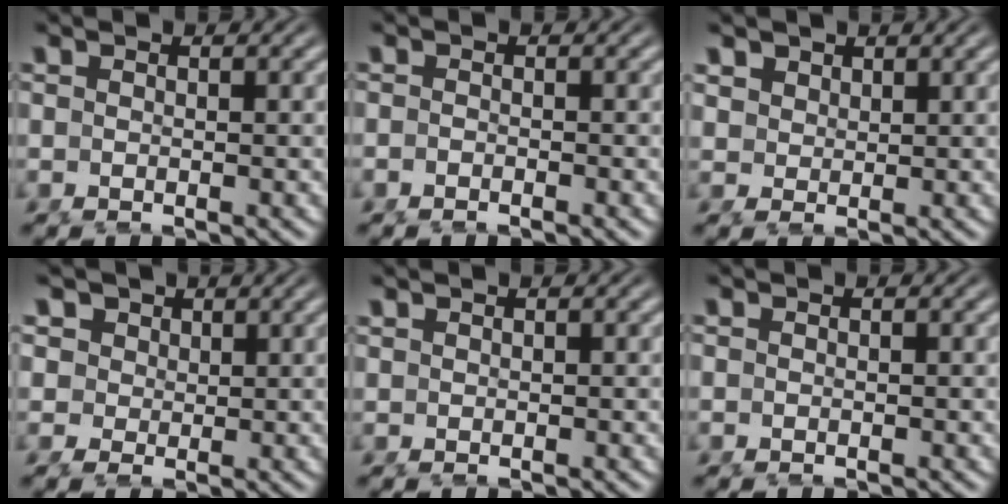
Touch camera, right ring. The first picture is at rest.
{"total": 1.1, "force": [-1.0, -0.3, 0.0], "torque": [0.000, -0.005, -0.018]}
{"total": 1.8, "force": [1.6, 0.7, 0.5], "torque": [-0.012, -0.006, 0.044]}
{"total": 5.0, "force": [2.0, 4.1, 2.0], "torque": [-0.059, -0.013, 0.043]}
{"total": 1.0, "force": [0.6, -0.8, -0.2], "torque": [0.013, 0.000, 0.018]}
{"total": 0.0}